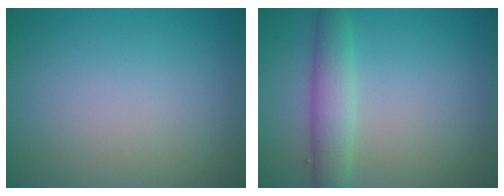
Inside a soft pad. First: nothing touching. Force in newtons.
{"total": 3.4, "press": 3.4, "slide": 0.1}